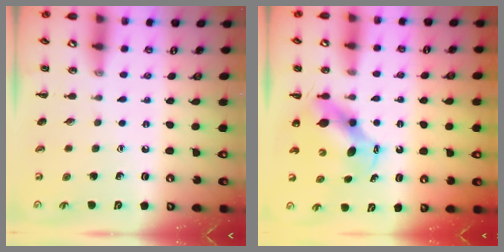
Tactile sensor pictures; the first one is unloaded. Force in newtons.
{"total": 5.9, "press": 5.8, "slide": 1.1}